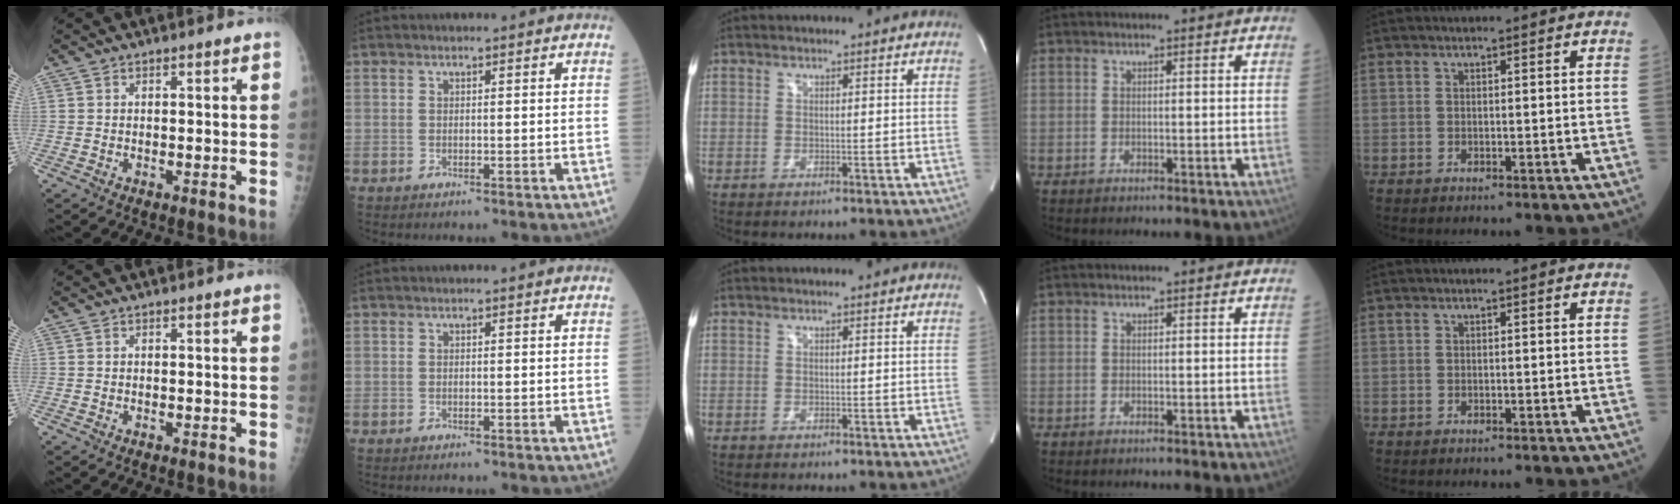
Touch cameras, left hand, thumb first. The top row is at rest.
{}